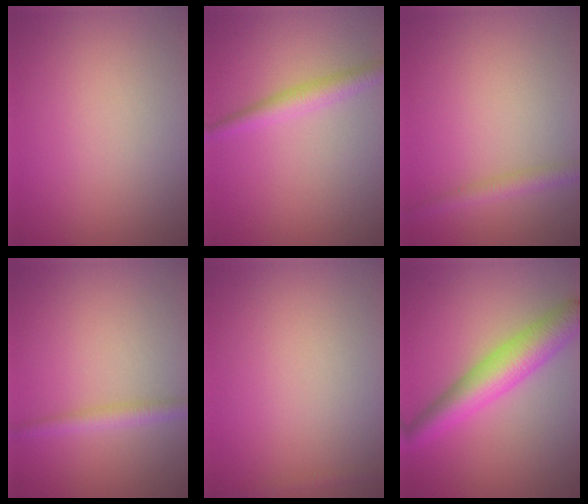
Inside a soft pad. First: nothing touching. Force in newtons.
{"total": 2.3, "press": 2.3, "slide": 0.0}
{"total": 2.0, "press": 2.0, "slide": 0.0}
{"total": 2.0, "press": 2.0, "slide": 0.0}
{"total": 0.8, "press": 0.8, "slide": 0.0}
{"total": 5.7, "press": 5.7, "slide": 0.1}